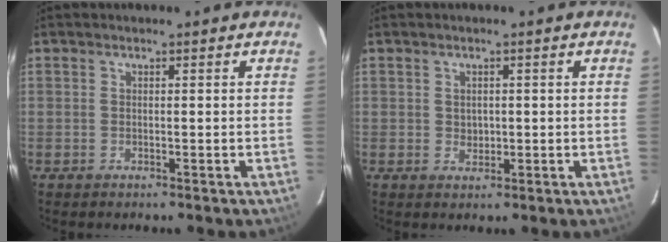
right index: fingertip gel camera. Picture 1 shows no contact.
{"total": 1.9, "force": [0.1, 1.8, 0.8], "torque": [-0.012, 0.003, 0.004]}